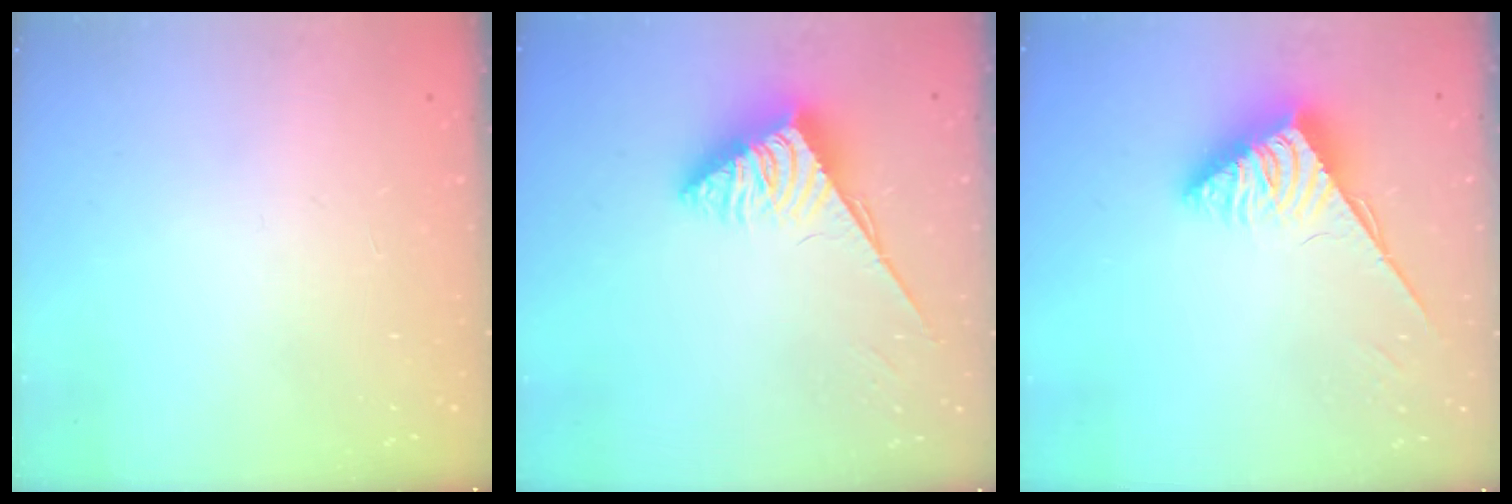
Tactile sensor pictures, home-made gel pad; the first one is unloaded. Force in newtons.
{"total": 3.7, "press": 3.7, "slide": 0.6}
{"total": 3.8, "press": 3.8, "slide": 0.5}